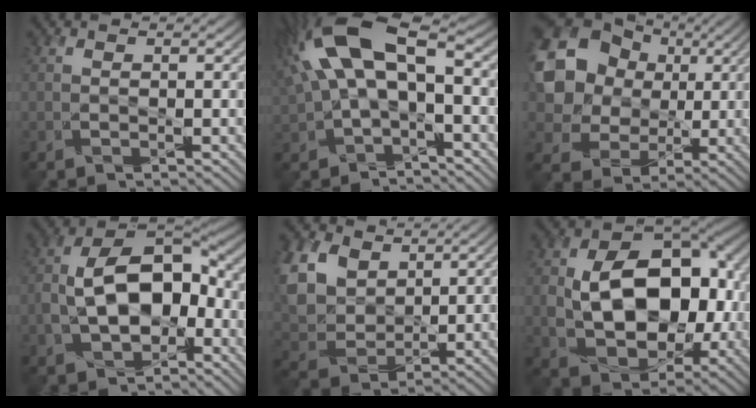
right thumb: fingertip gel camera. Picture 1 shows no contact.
{"total": 14.7, "force": [2.2, 7.6, 12.4], "torque": [-0.277, 0.014, 0.036]}
{"total": 16.5, "force": [4.4, 13.8, 7.9], "torque": [-0.233, 0.038, 0.090]}
{"total": 11.9, "force": [-2.1, 7.2, 9.2], "torque": [-0.179, 0.004, -0.040]}
{"total": 11.7, "force": [5.6, 8.1, 6.5], "torque": [-0.200, 0.029, 0.100]}
{"total": 14.5, "force": [-1.1, 9.9, 10.6], "torque": [-0.177, -0.004, -0.008]}